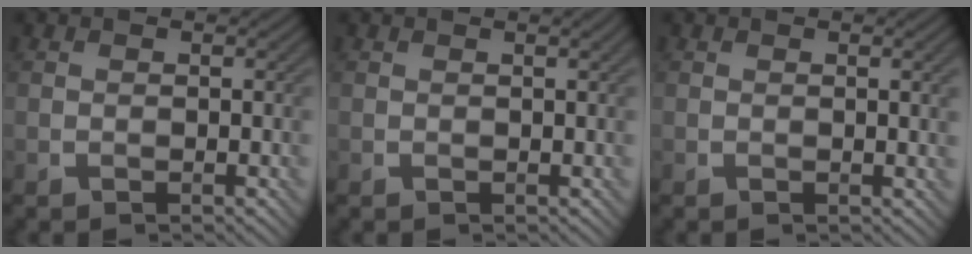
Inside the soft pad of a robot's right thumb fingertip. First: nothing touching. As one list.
[{"total": 1.0, "force": [0.5, 0.0, 0.9], "torque": [-0.014, 0.004, 0.006]}, {"total": 2.2, "force": [0.4, 0.4, 2.2], "torque": [-0.030, 0.004, 0.007]}]